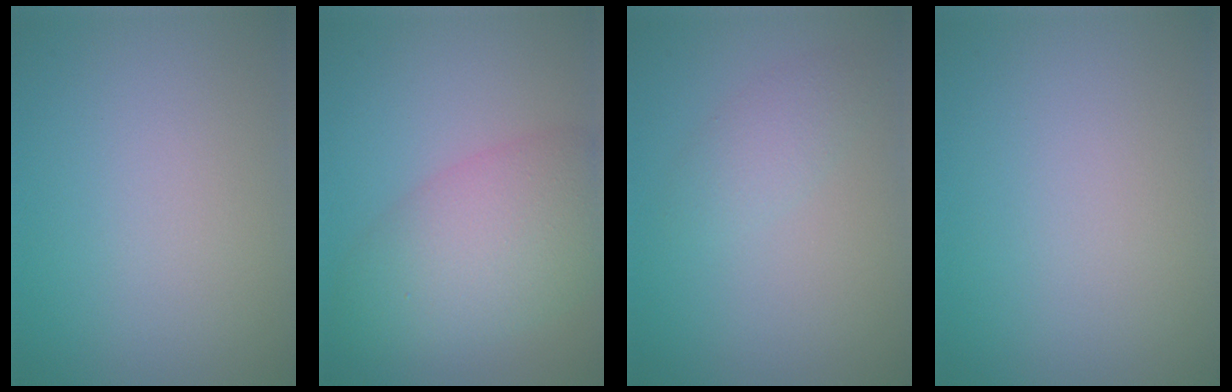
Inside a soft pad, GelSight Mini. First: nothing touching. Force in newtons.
{"total": 6.9, "press": 6.9, "slide": 0.2}
{"total": 1.8, "press": 1.8, "slide": 0.1}
{"total": 0.0}